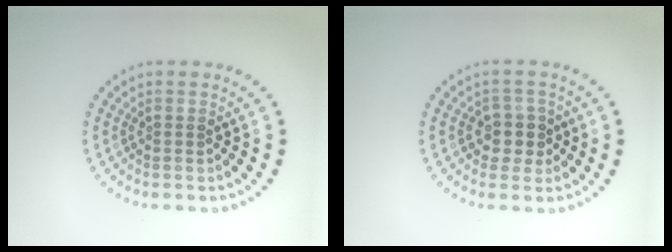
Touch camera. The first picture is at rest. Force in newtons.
{"total": 2.4, "press": 2.2, "slide": 1.0}